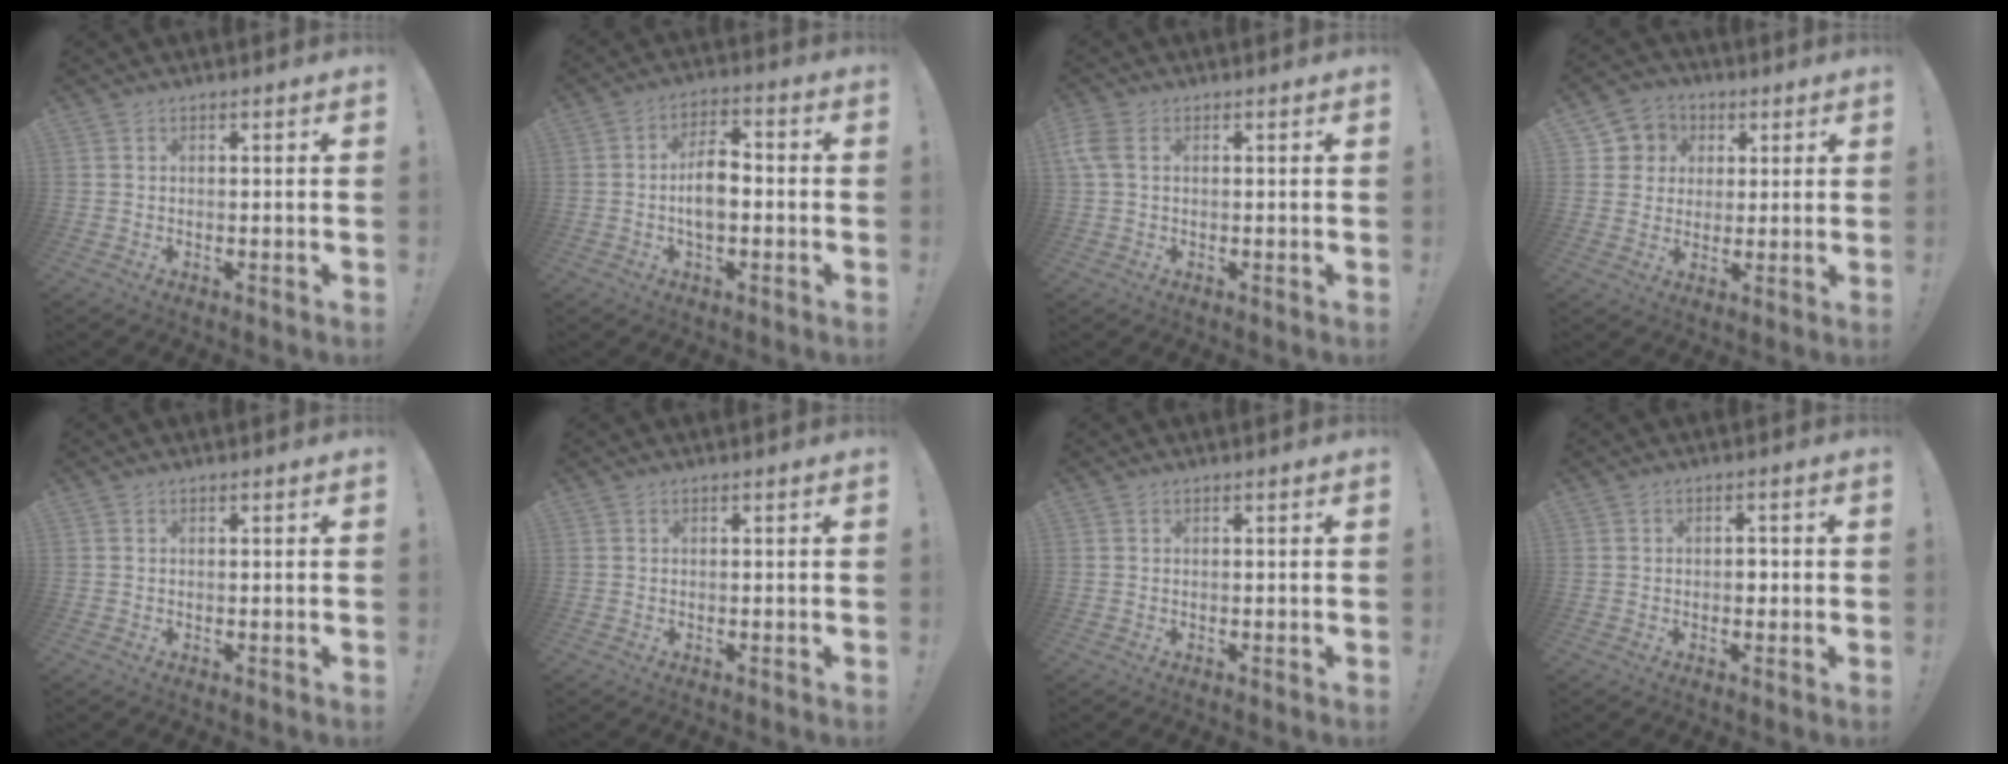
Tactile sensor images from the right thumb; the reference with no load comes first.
{"total": 8.5, "force": [-1.2, 4.5, 7.1], "torque": [-0.119, 0.009, -0.023]}
{"total": 4.2, "force": [1.1, 2.6, 3.1], "torque": [-0.082, 0.006, 0.021]}
{"total": 7.4, "force": [1.3, 7.1, 1.3], "torque": [-0.018, -0.005, 0.030]}
{"total": 0.0}
{"total": 0.0}
{"total": 0.0}
{"total": 1.8, "force": [-0.5, 1.4, 1.1], "torque": [-0.012, 0.002, -0.014]}